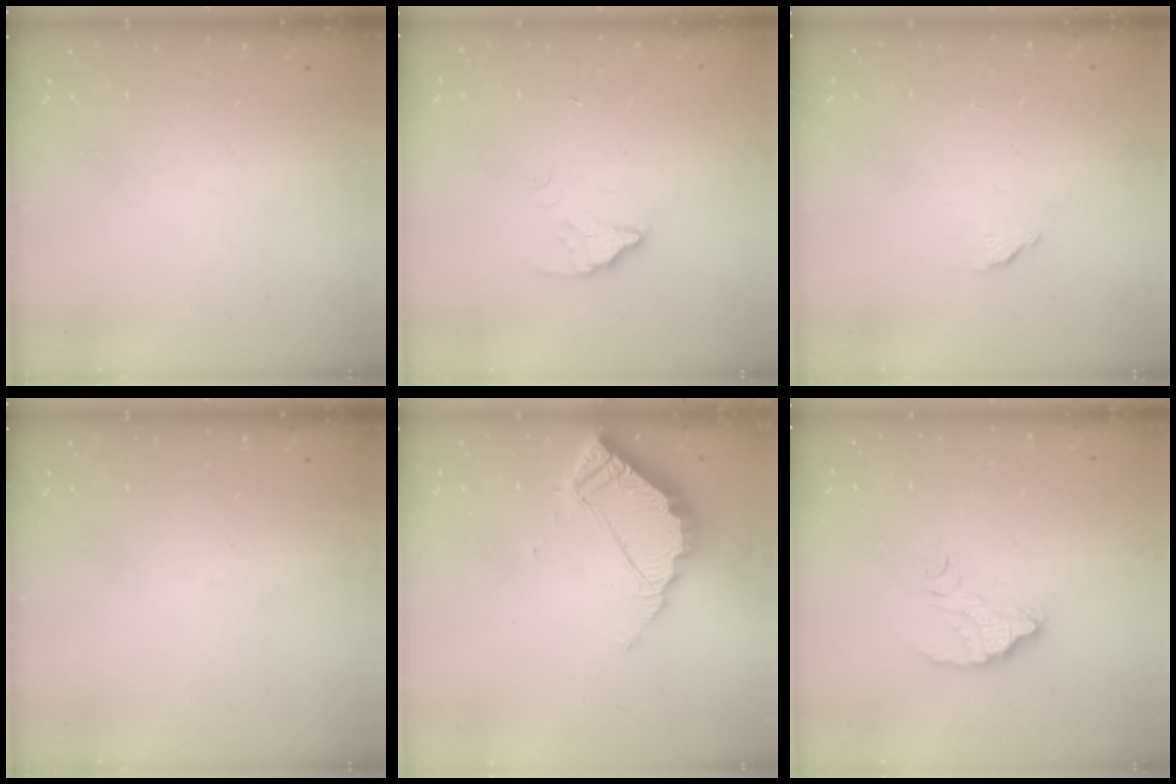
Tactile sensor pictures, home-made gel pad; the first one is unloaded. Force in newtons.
{"total": 1.8, "press": 1.8, "slide": 0.1}
{"total": 2.0, "press": 2.0, "slide": 0.1}
{"total": 0.0}
{"total": 6.6, "press": 6.6, "slide": 0.2}
{"total": 6.2, "press": 6.2, "slide": 0.4}